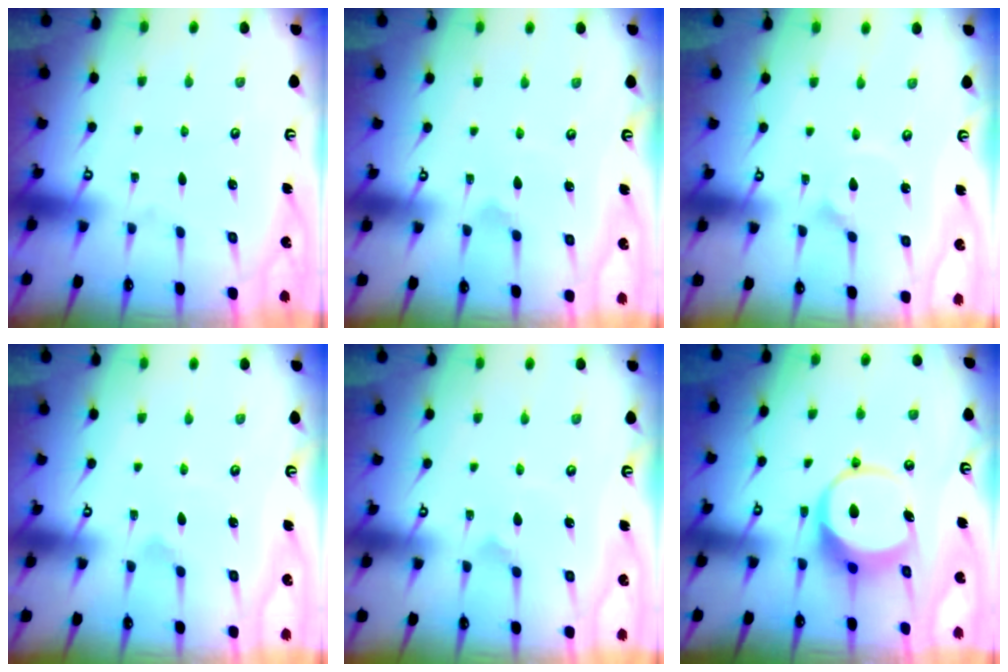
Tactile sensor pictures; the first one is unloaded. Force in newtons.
{"total": 4.7, "press": 4.7, "slide": 0.5}
{"total": 2.8, "press": 2.8, "slide": 0.2}
{"total": 4.7, "press": 4.7, "slide": 0.5}
{"total": 3.3, "press": 3.3, "slide": 0.2}
{"total": 8.7, "press": 8.6, "slide": 1.4}